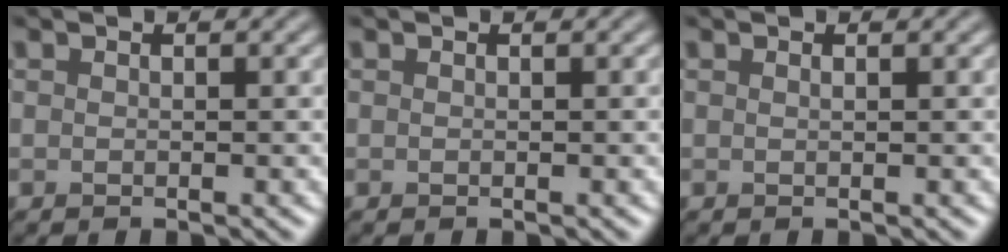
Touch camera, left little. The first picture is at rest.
{"total": 0.0}
{"total": 0.0}